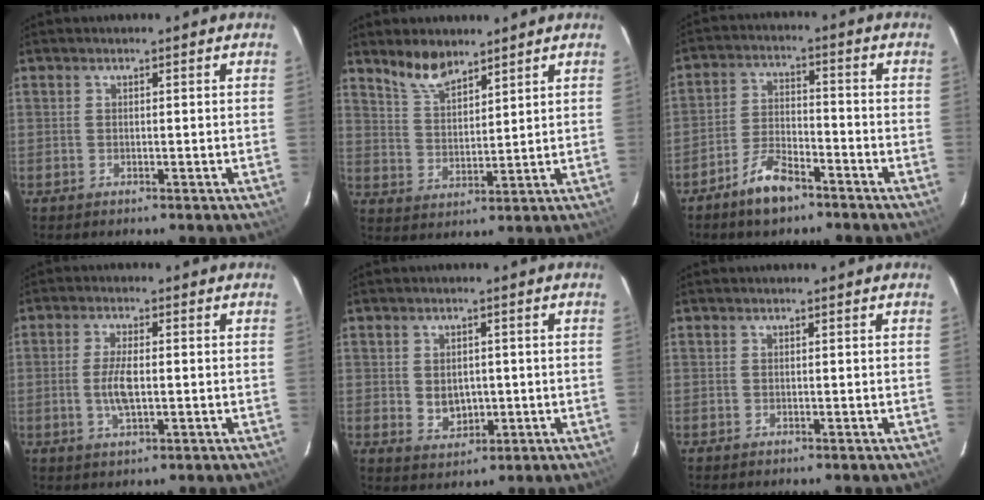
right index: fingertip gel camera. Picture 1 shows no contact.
{"total": 6.9, "force": [5.7, 2.4, 3.1], "torque": [-0.058, 0.006, 0.112]}
{"total": 7.6, "force": [-5.7, 2.9, 4.2], "torque": [-0.097, 0.005, -0.104]}
{"total": 5.3, "force": [-0.6, 1.8, 5.0], "torque": [-0.100, -0.003, -0.010]}
{"total": 5.0, "force": [-0.2, 3.9, 3.1], "torque": [-0.054, -0.003, 0.007]}
{"total": 0.0}